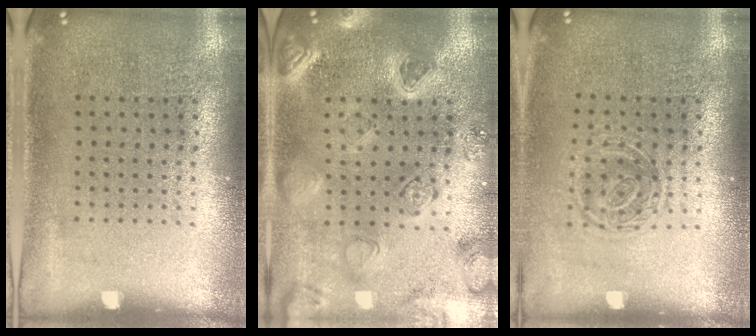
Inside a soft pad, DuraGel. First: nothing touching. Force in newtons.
{"total": 2.3, "press": 2.3, "slide": 0.4}
{"total": 1.3, "press": 1.0, "slide": 0.8}